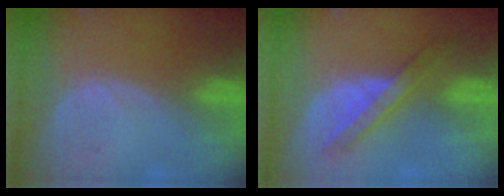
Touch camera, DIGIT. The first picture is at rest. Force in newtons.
{"total": 6.0, "press": 5.8, "slide": 1.3}